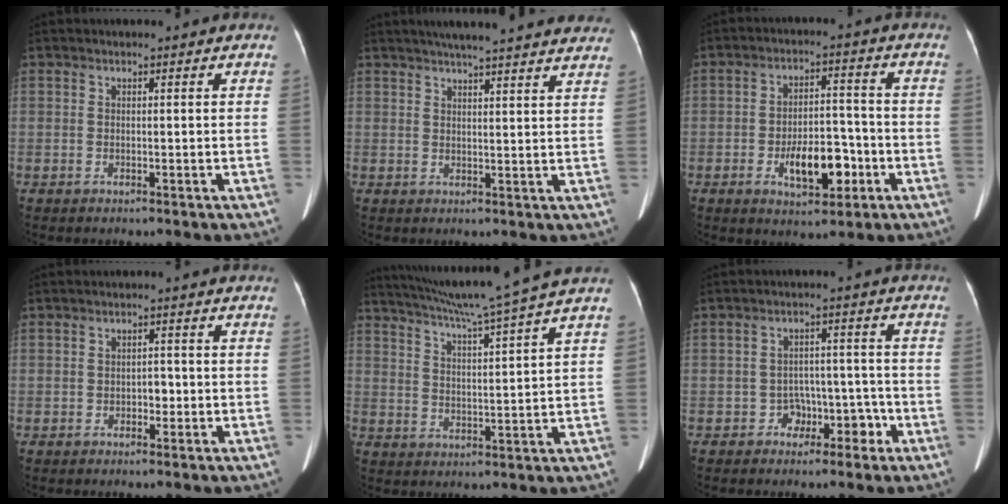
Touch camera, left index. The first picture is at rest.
{"total": 19.1, "force": [17.0, 1.3, 8.6], "torque": [-0.122, 0.017, 0.204]}
{"total": 8.5, "force": [-3.3, 3.9, 6.7], "torque": [-0.115, 0.011, -0.052]}
{"total": 1.9, "force": [-0.7, 1.2, 1.2], "torque": [-0.015, 0.005, -0.012]}
{"total": 12.8, "force": [10.9, -2.8, 6.2], "torque": [-0.112, -0.012, 0.163]}
{"total": 4.7, "force": [-2.6, 3.5, 1.7], "torque": [-0.013, 0.028, -0.035]}